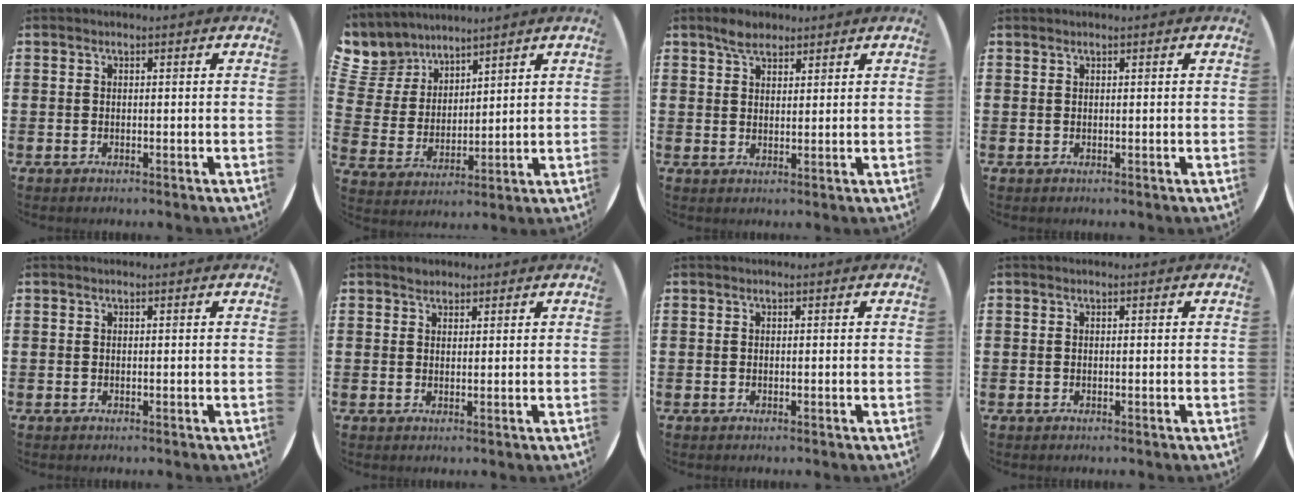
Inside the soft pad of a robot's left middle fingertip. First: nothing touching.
{"total": 6.9, "force": [6.2, 3.0, -0.3], "torque": [-0.032, -0.035, 0.121]}
{"total": 3.2, "force": [2.6, 1.5, 1.1], "torque": [-0.015, 0.004, 0.048]}
{"total": 0.0}
{"total": 0.0}
{"total": 1.4, "force": [1.3, 0.6, -0.1], "torque": [0.001, 0.004, 0.024]}
{"total": 0.0}
{"total": 0.0}